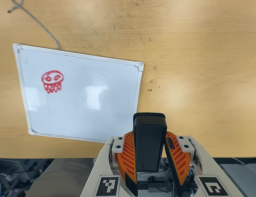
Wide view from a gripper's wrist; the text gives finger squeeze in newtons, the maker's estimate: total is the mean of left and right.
{"total": 6.4, "left": 5.0, "right": 7.8}